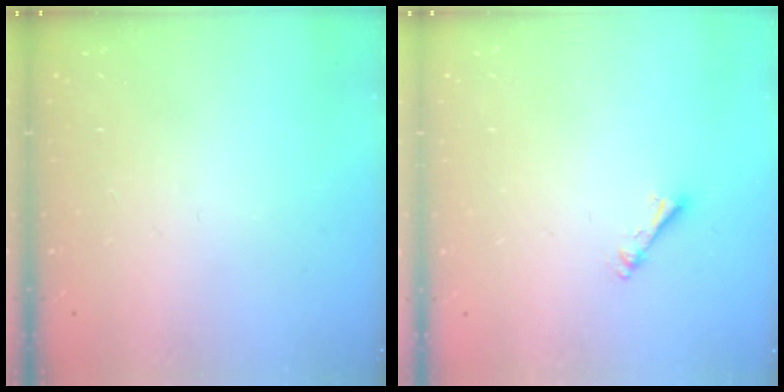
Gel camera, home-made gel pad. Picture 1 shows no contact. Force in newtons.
{"total": 2.5, "press": 2.5, "slide": 0.4}